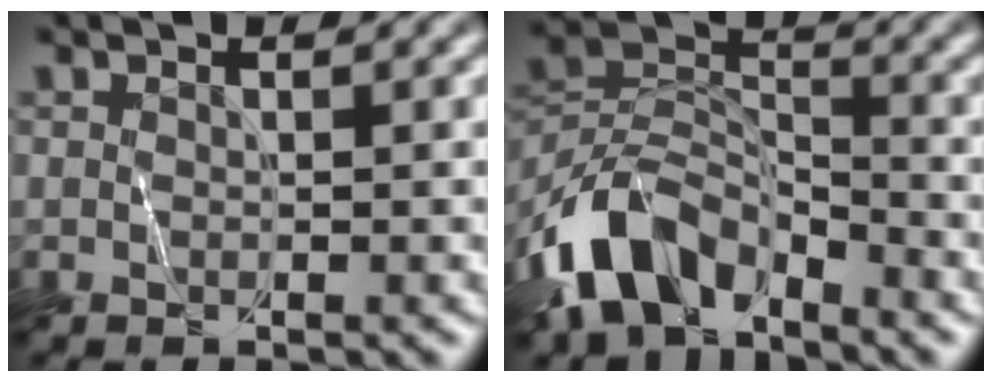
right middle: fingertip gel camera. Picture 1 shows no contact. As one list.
[{"total": 7.8, "force": [-5.3, 4.1, 4.0], "torque": [-0.068, -0.002, -0.113]}]